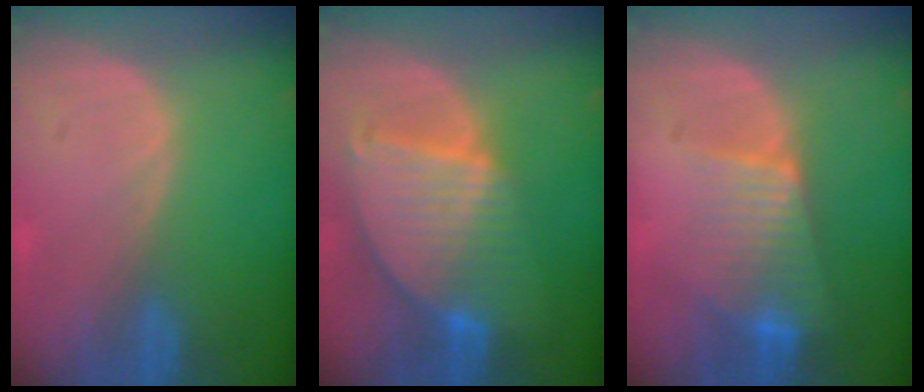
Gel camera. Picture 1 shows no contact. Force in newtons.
{"total": 9.2, "press": 7.8, "slide": 4.8}
{"total": 7.7, "press": 6.6, "slide": 4.0}